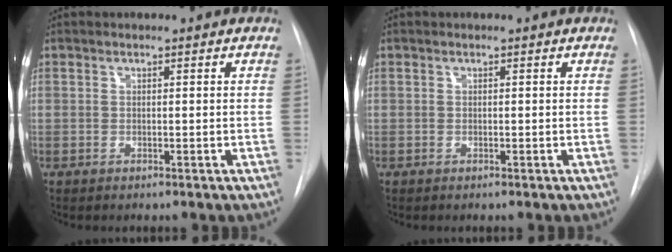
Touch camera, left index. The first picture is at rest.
{"total": 0.0}